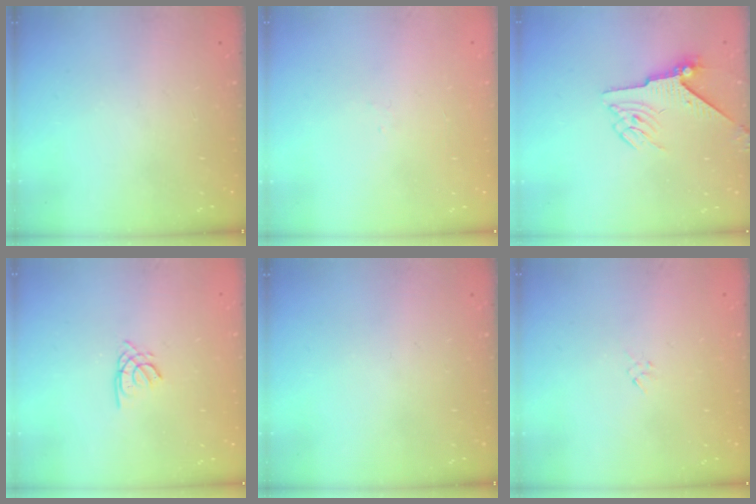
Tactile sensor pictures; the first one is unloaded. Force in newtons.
{"total": 1.6, "press": 1.5, "slide": 0.4}
{"total": 6.0, "press": 5.9, "slide": 1.0}
{"total": 1.6, "press": 1.5, "slide": 0.4}
{"total": 0.0}
{"total": 1.3, "press": 1.2, "slide": 0.5}